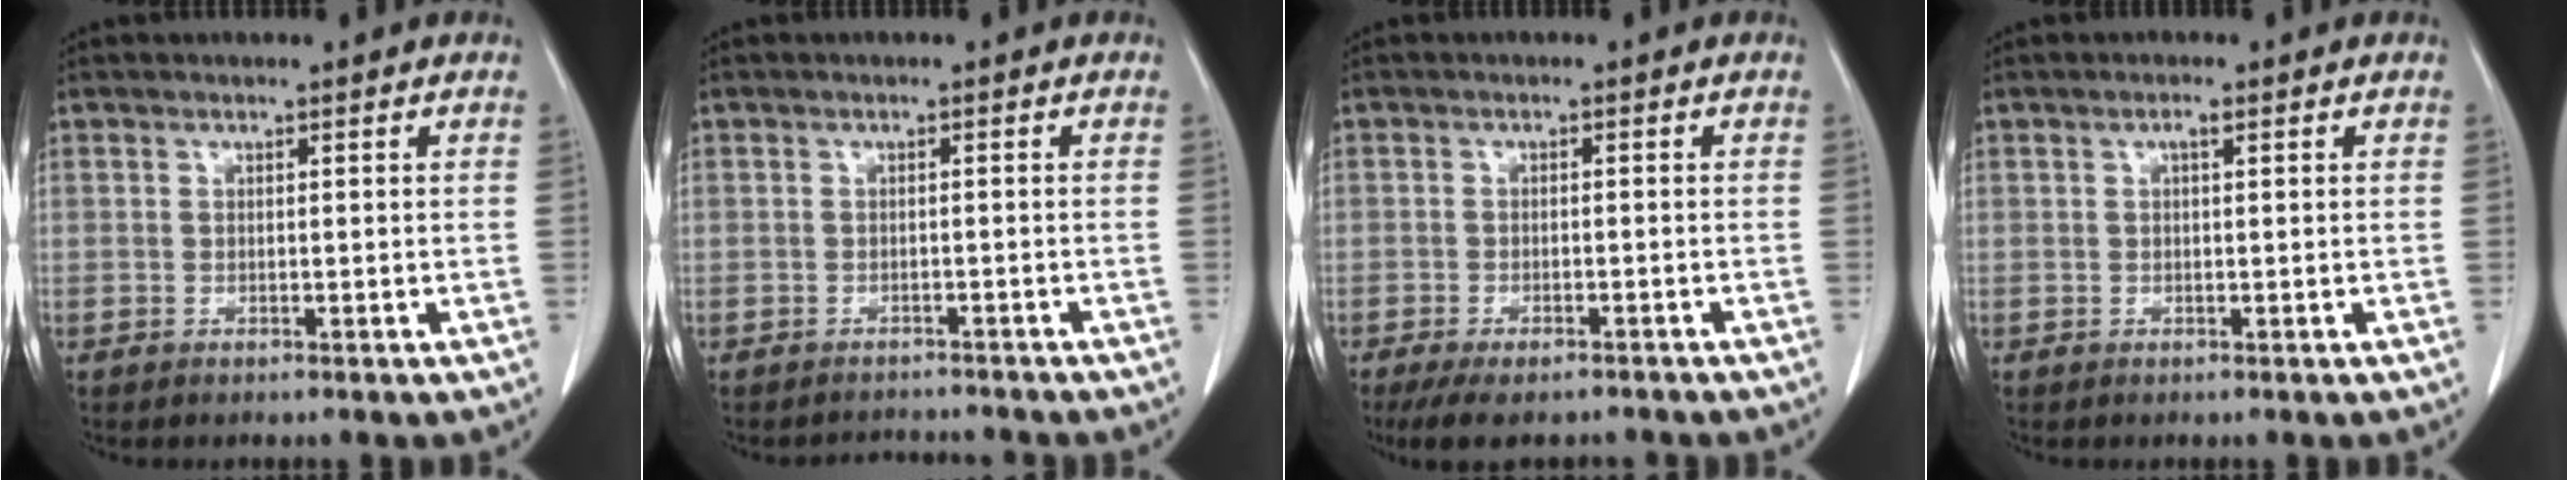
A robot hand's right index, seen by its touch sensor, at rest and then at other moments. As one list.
[{"total": 3.7, "force": [-3.4, 1.5, -0.1], "torque": [0.000, 0.004, -0.048]}, {"total": 9.9, "force": [-7.7, 3.7, 5.0], "torque": [-0.084, -0.005, -0.116]}, {"total": 1.4, "force": [0.6, 0.6, 1.2], "torque": [-0.024, 0.004, 0.010]}]